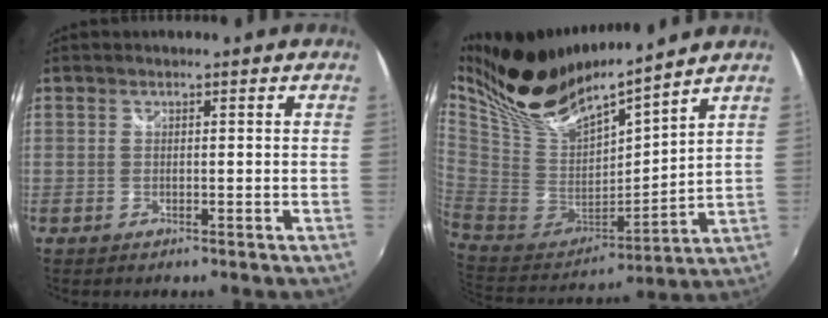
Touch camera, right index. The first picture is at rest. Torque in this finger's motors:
{"motor_torque": [-0.43, 1.33, 0.11, 0.06]}